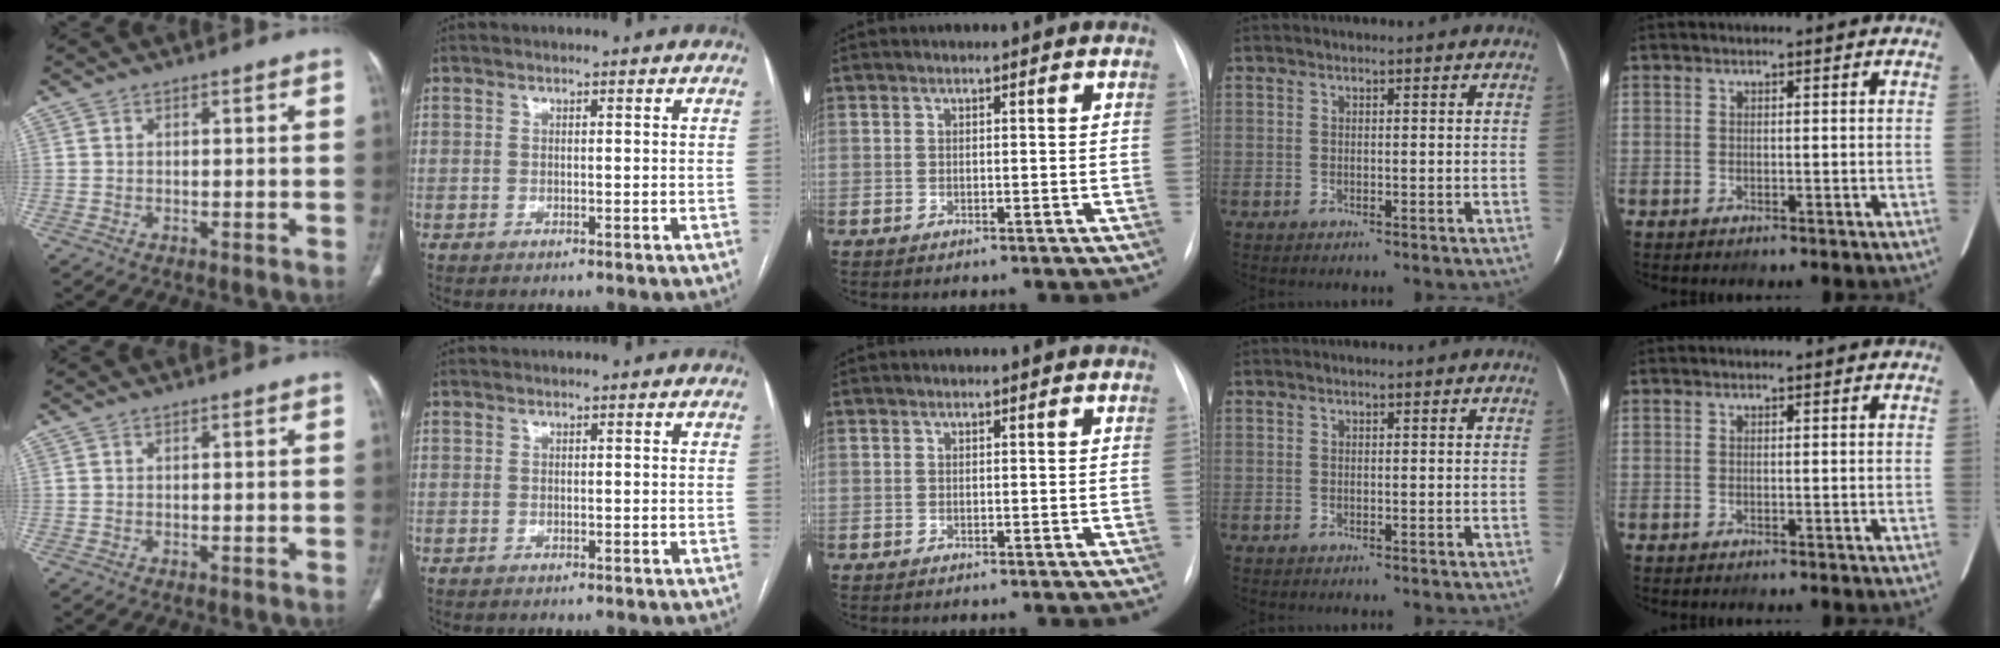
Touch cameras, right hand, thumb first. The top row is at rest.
{}